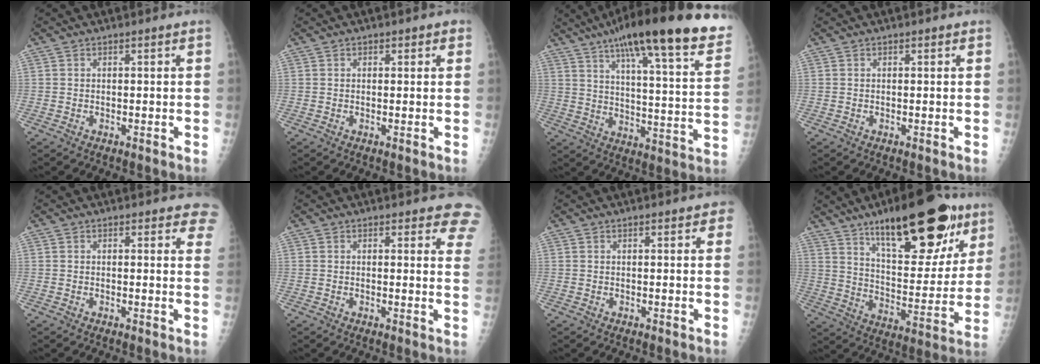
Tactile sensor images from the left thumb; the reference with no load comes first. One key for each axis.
{"total": 1.4, "fx": 0.7, "fy": 0.9, "fz": 0.9, "tx": -0.001, "ty": 0.001, "tz": 0.005}
{"total": 28.7, "fx": 19.3, "fy": 5.4, "fz": 20.6, "tx": -0.283, "ty": -0.039, "tz": 0.265}
{"total": 0.0}
{"total": 4.1, "fx": 3.5, "fy": 1.6, "fz": 1.3, "tx": 0.018, "ty": -0.014, "tz": 0.019}
{"total": 7.9, "fx": 6.7, "fy": 2.6, "fz": 3.3, "tx": 0.005, "ty": -0.030, "tz": 0.050}
{"total": 2.4, "fx": 1.4, "fy": 1.1, "fz": 1.6, "tx": -0.005, "ty": 0.000, "tz": 0.014}
{"total": 25.5, "fx": 15.3, "fy": 9.0, "fz": 18.3, "tx": -0.225, "ty": -0.052, "tz": 0.238}